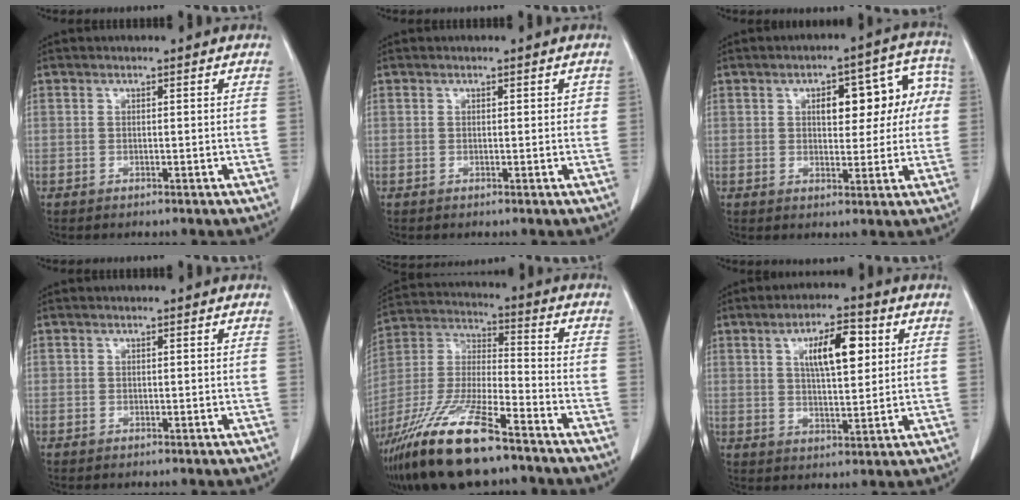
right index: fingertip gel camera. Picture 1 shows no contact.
{"total": 0.9, "force": [0.2, 0.6, 0.6], "torque": [-0.003, 0.005, 0.003]}
{"total": 10.3, "force": [1.9, 4.9, 8.9], "torque": [-0.098, 0.044, 0.026]}
{"total": 0.0}
{"total": 19.0, "force": [-13.1, 3.8, 13.3], "torque": [-0.305, -0.035, -0.245]}
{"total": 8.8, "force": [2.9, 2.8, 7.8], "torque": [-0.130, 0.010, 0.052]}